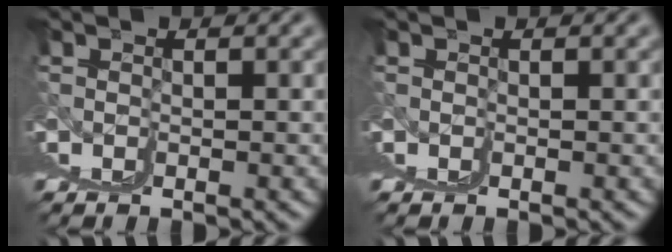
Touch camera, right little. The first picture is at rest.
{"total": 0.0}